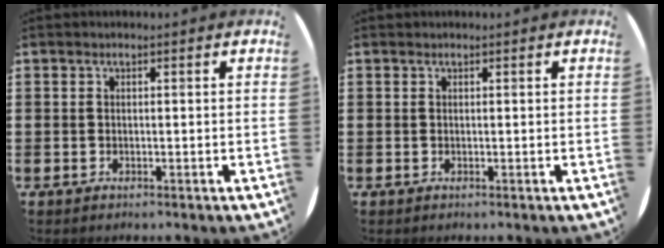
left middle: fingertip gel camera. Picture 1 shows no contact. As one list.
[{"total": 0.0}]